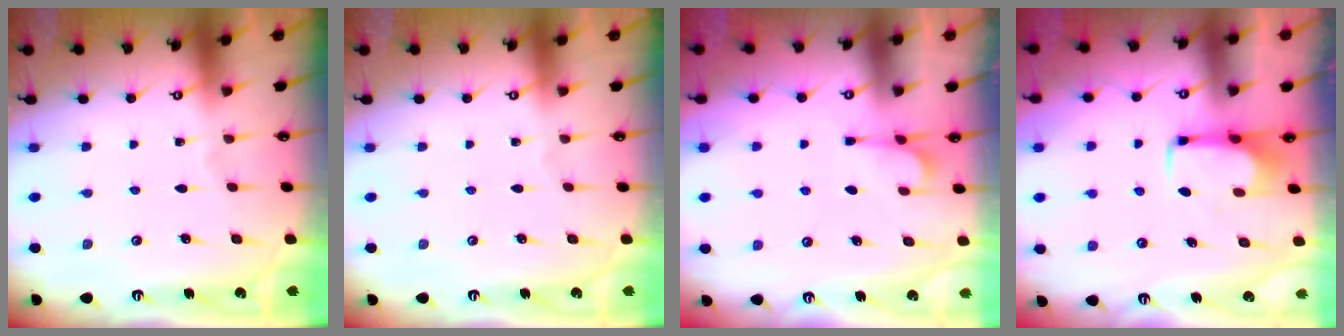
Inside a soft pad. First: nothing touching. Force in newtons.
{"total": 0.0}
{"total": 2.4, "press": 2.2, "slide": 1.0}
{"total": 1.7, "press": 1.7, "slide": 0.4}